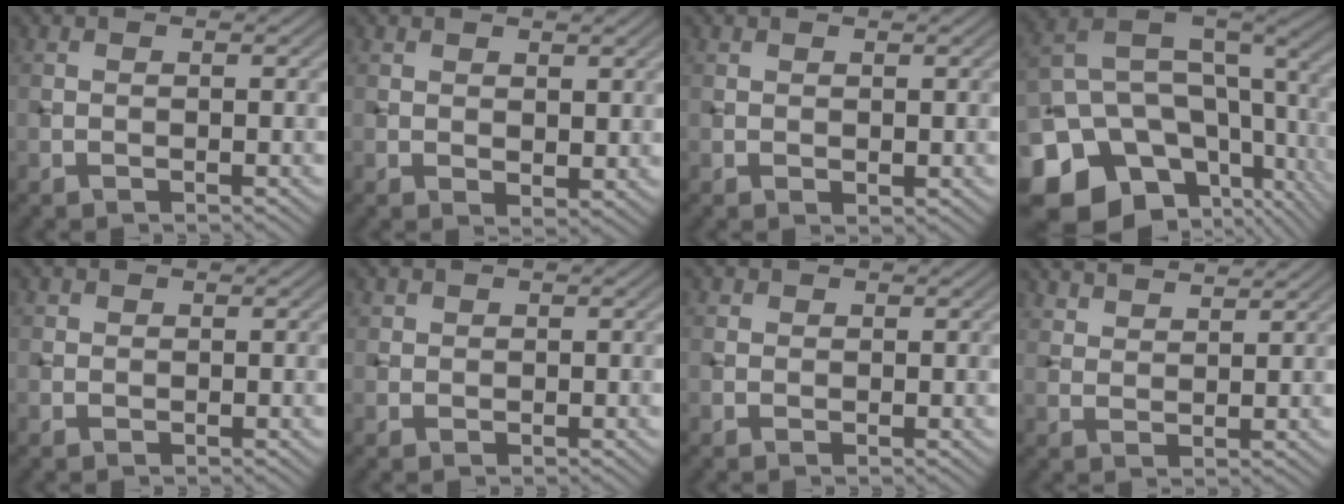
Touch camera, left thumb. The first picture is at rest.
{"total": 2.3, "force": [1.3, 1.3, 1.3], "torque": [-0.023, -0.007, 0.028]}
{"total": 0.8, "force": [0.5, 0.5, 0.4], "torque": [-0.007, -0.002, 0.012]}
{"total": 19.2, "force": [-7.1, 13.9, 11.2], "torque": [-0.245, -0.023, -0.073]}
{"total": 1.2, "force": [0.5, 1.0, 0.1], "torque": [0.001, -0.003, 0.007]}
{"total": 1.5, "force": [0.7, 1.3, 0.1], "torque": [-0.002, -0.004, 0.013]}
{"total": 1.0, "force": [0.5, 0.8, 0.2], "torque": [0.000, -0.001, 0.009]}
{"total": 4.5, "force": [4.1, 1.1, 1.6], "torque": [-0.033, -0.012, 0.091]}